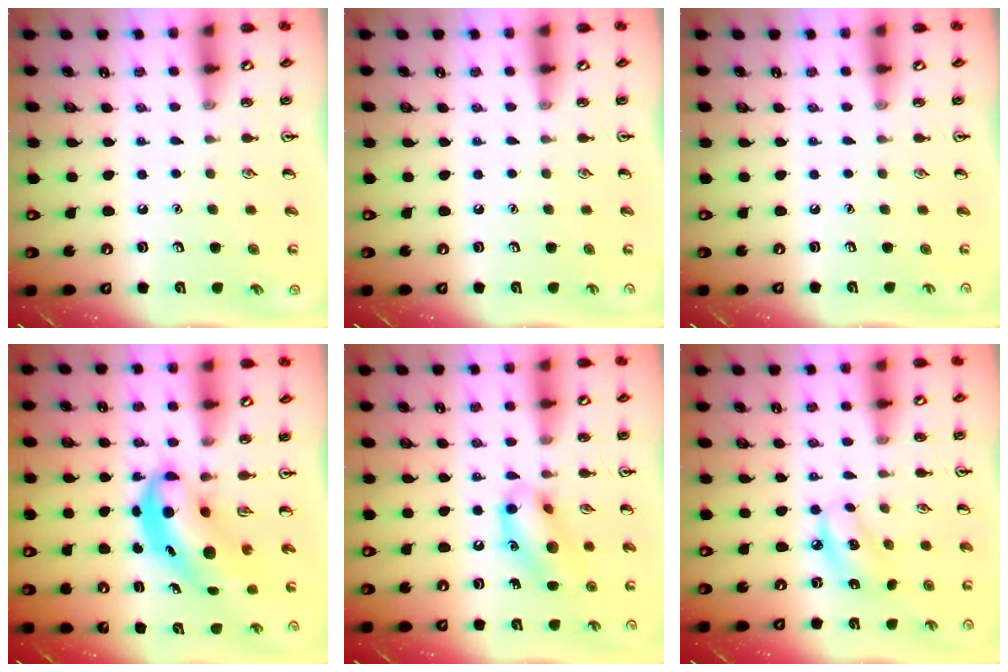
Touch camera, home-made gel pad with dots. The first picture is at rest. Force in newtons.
{"total": 0.0}
{"total": 0.0}
{"total": 6.9, "press": 6.7, "slide": 1.4}
{"total": 12.7, "press": 12.6, "slide": 1.9}
{"total": 6.5, "press": 6.4, "slide": 1.3}